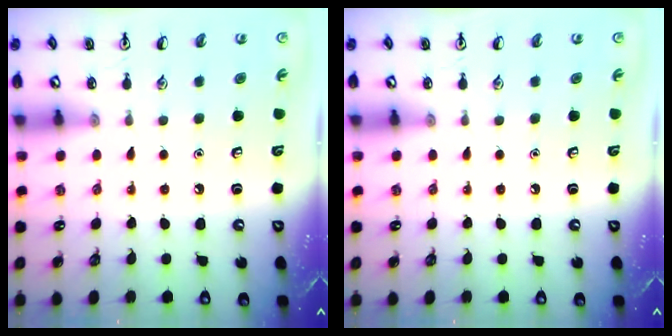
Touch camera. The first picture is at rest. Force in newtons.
{"total": 0.0}